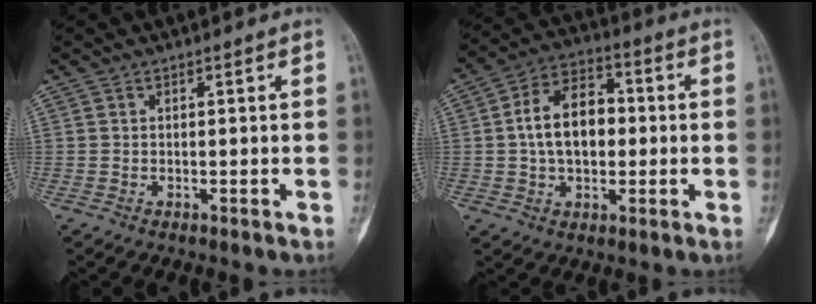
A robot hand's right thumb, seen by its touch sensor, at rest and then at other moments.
{"total": 12.6, "force": [0.3, 8.2, 9.5], "torque": [-0.145, 0.023, 0.000]}